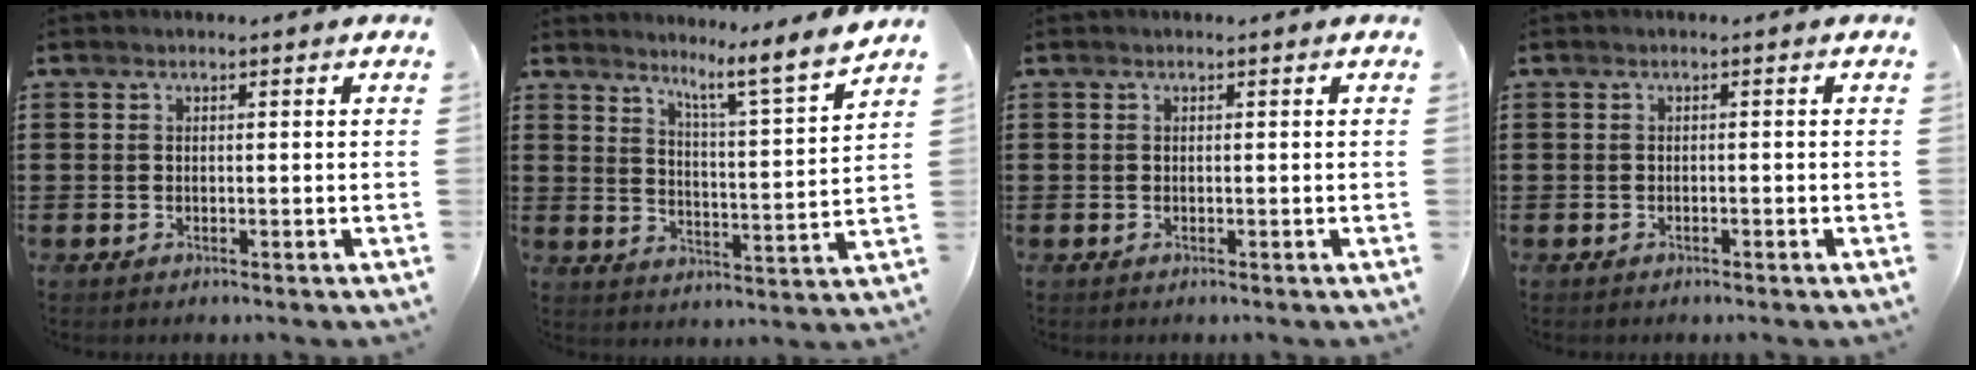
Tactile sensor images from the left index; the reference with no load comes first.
{"total": 6.2, "force": [5.3, -0.9, 3.0], "torque": [-0.056, -0.056, 0.074]}
{"total": 0.0}
{"total": 0.5, "force": [-0.4, 0.1, 0.3], "torque": [-0.007, -0.001, -0.009]}